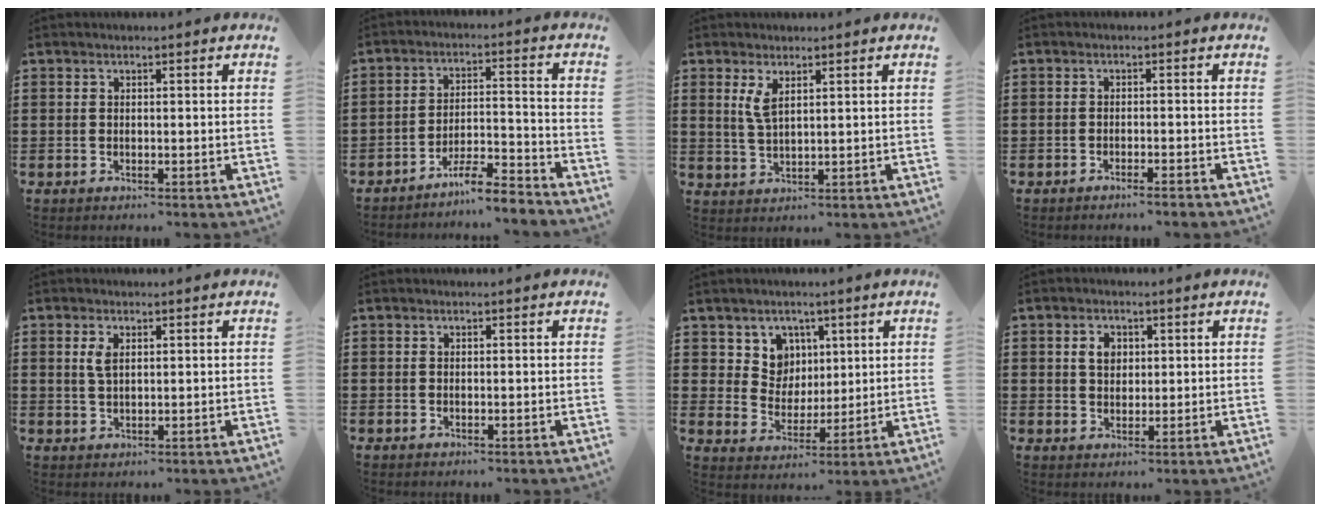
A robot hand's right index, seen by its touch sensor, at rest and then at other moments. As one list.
[{"total": 6.1, "force": [-5.7, 0.4, 2.3], "torque": [-0.044, 0.003, -0.110]}, {"total": 3.2, "force": [1.6, 1.2, 2.6], "torque": [-0.055, 0.005, 0.027]}, {"total": 1.5, "force": [-1.3, -0.1, 0.6], "torque": [-0.012, 0.001, -0.026]}, {"total": 2.5, "force": [0.9, 1.2, 2.1], "torque": [-0.046, 0.004, 0.015]}, {"total": 0.0}, {"total": 6.4, "force": [3.1, 5.4, 1.2], "torque": [-0.040, 0.001, 0.056]}, {"total": 3.3, "force": [0.9, 2.4, 2.0], "torque": [-0.048, 0.011, 0.014]}]